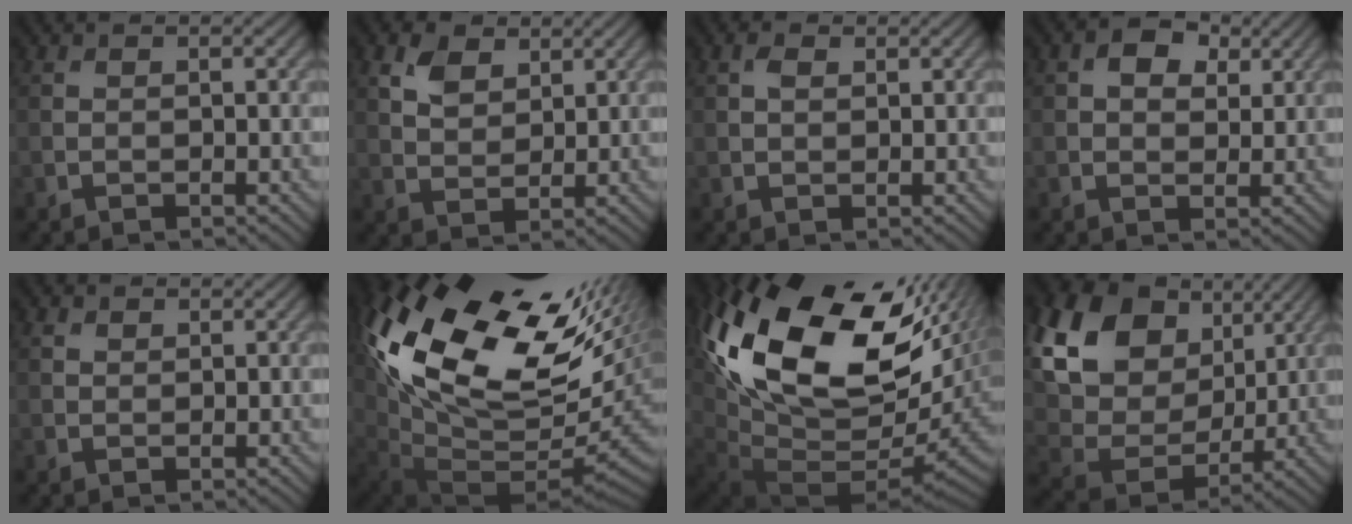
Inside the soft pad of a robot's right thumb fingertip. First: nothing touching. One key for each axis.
{"total": 4.3, "fx": 2.3, "fy": 2.7, "fz": 2.3, "tx": -0.054, "ty": -0.001, "tz": 0.047}
{"total": 1.6, "fx": 0.6, "fy": 1.0, "fz": 1.0, "tx": -0.022, "ty": 0.002, "tz": 0.011}
{"total": 4.5, "fx": 1.8, "fy": 3.0, "fz": 2.8, "tx": -0.050, "ty": 0.003, "tz": 0.026}
{"total": 1.2, "fx": 0.8, "fy": 0.8, "fz": 0.3, "tx": -0.007, "ty": -0.001, "tz": 0.015}
{"total": 20.2, "fx": 6.9, "fy": 10.6, "fz": 15.7, "tx": -0.307, "ty": -0.022, "tz": 0.162}
{"total": 20.7, "fx": 5.6, "fy": 11.7, "fz": 16.2, "tx": -0.338, "ty": -0.042, "tz": 0.135}
{"total": 21.0, "fx": 8.8, "fy": 15.3, "fz": 11.4, "tx": -0.326, "ty": 0.055, "tz": 0.192}